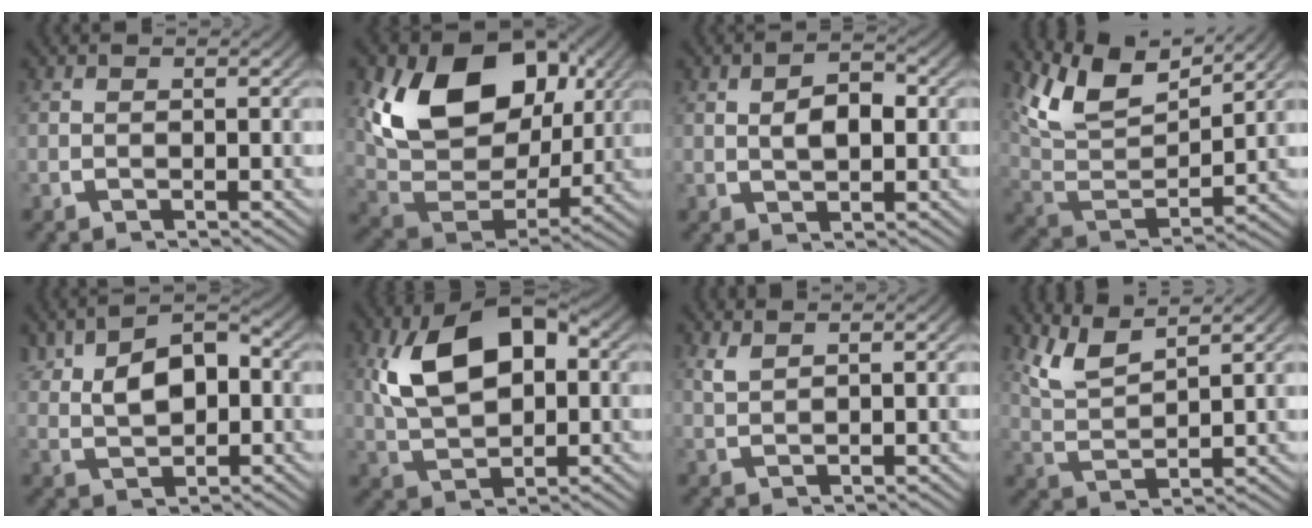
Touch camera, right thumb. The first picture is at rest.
{"total": 14.8, "force": [2.8, 9.8, 10.8], "torque": [-0.225, -0.025, 0.053]}
{"total": 3.2, "force": [0.4, 1.9, 2.6], "torque": [-0.047, -0.007, 0.016]}
{"total": 9.6, "force": [3.7, 5.7, 6.8], "torque": [-0.152, -0.013, 0.069]}
{"total": 5.6, "force": [1.2, 3.6, 4.1], "torque": [-0.074, -0.013, 0.037]}
{"total": 10.5, "force": [1.7, 6.6, 8.0], "torque": [-0.167, -0.020, 0.048]}
{"total": 1.8, "force": [1.5, 0.3, 0.8], "torque": [-0.020, 0.001, 0.038]}
{"total": 5.3, "force": [3.5, 2.3, 3.3], "torque": [-0.074, -0.005, 0.078]}